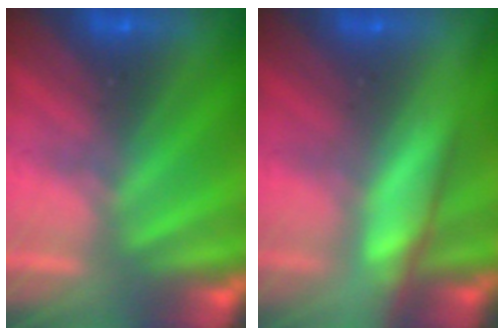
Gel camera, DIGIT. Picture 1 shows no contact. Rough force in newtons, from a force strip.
{"total": 5.9}